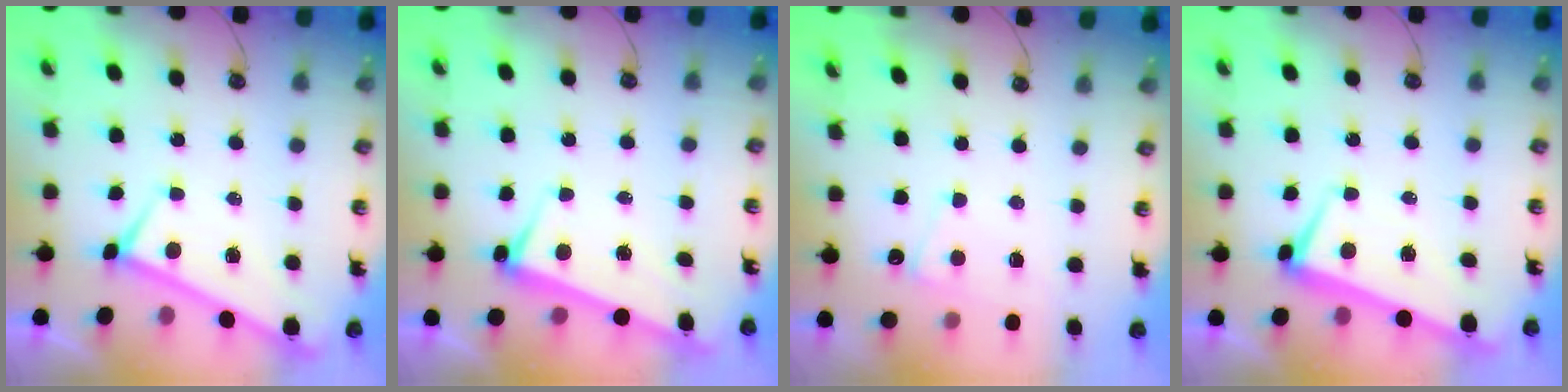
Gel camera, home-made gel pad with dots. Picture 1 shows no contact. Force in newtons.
{"total": 3.5, "press": 3.4, "slide": 0.9}
{"total": 1.0, "press": 0.7, "slide": 0.7}
{"total": 2.2, "press": 2.1, "slide": 0.7}